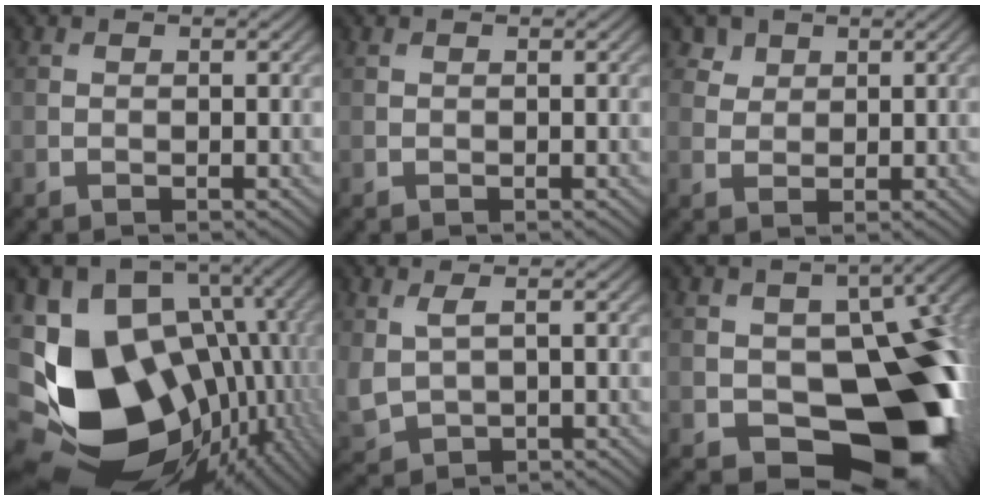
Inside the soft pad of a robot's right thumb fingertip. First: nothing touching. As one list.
[{"total": 0.0}, {"total": 2.8, "force": [1.8, 2.0, 0.6], "torque": [-0.018, -0.011, 0.045]}, {"total": 21.5, "force": [-5.1, 15.5, 13.9], "torque": [-0.301, -0.055, -0.054]}, {"total": 4.1, "force": [1.2, 2.2, 3.2], "torque": [-0.093, -0.008, 0.033]}, {"total": 19.8, "force": [-5.6, 13.1, 13.8], "torque": [-0.152, -0.007, -0.068]}]